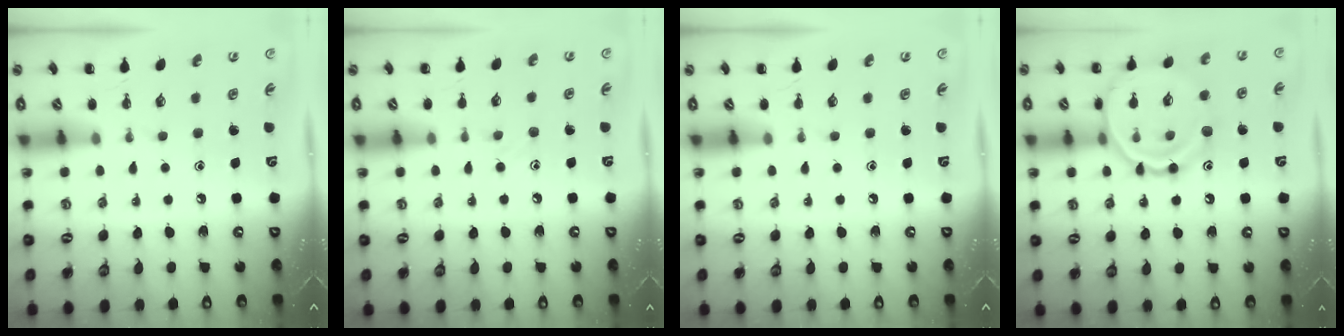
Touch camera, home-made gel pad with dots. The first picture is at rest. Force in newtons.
{"total": 4.0, "press": 3.7, "slide": 1.5}
{"total": 0.0}
{"total": 15.1, "press": 15.0, "slide": 0.9}